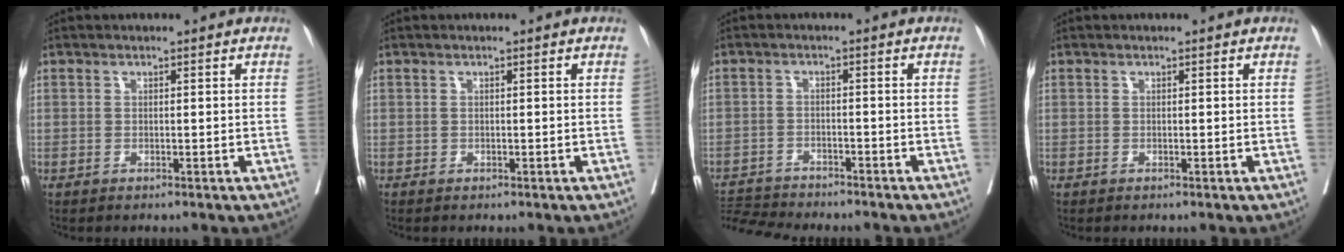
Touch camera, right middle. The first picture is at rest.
{"total": 0.0}
{"total": 7.4, "force": [-7.3, 0.4, 1.0], "torque": [-0.014, 0.000, -0.121]}
{"total": 0.0}